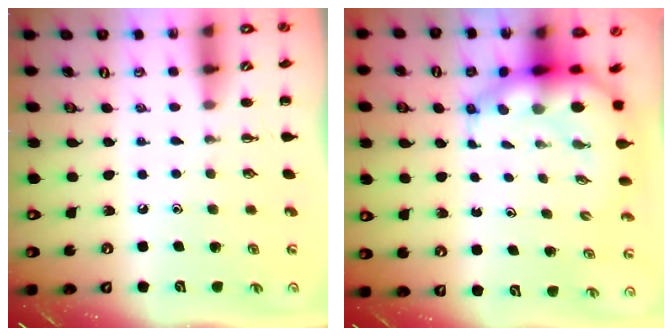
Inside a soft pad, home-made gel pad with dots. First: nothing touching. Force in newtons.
{"total": 8.8, "press": 8.4, "slide": 2.6}